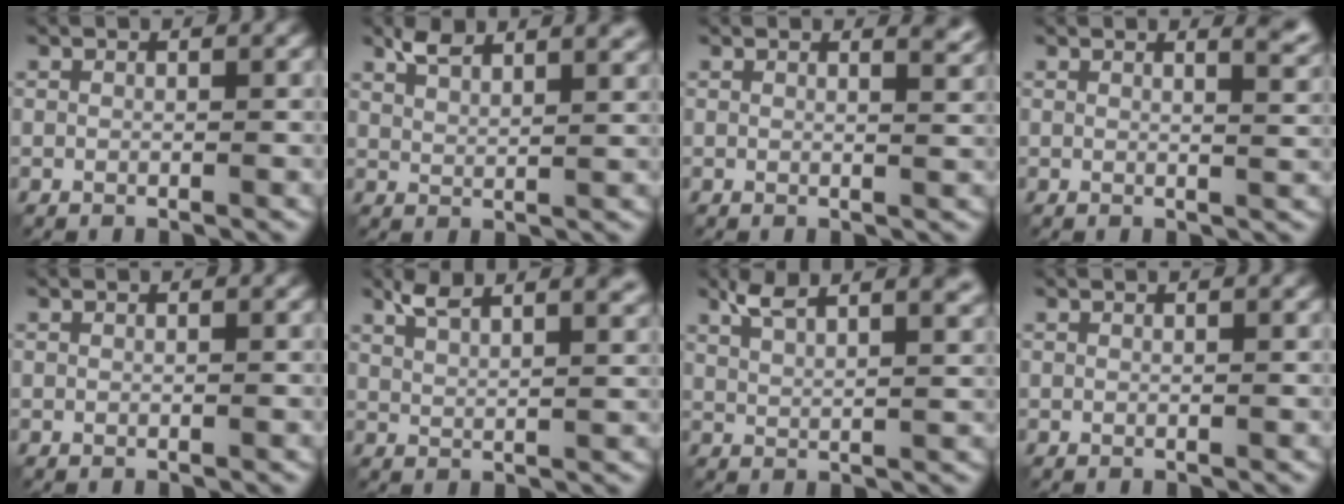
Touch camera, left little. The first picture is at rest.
{"total": 4.1, "force": [3.0, 1.2, 2.4], "torque": [-0.041, 0.009, 0.055]}
{"total": 2.4, "force": [1.9, 0.8, 1.2], "torque": [0.000, 0.001, 0.017]}
{"total": 3.1, "force": [2.2, 1.1, 1.9], "torque": [-0.001, 0.005, 0.018]}
{"total": 0.0}
{"total": 5.5, "force": [3.8, 1.6, 3.5], "torque": [-0.051, 0.018, 0.058]}
{"total": 6.1, "force": [4.2, 1.9, 4.1], "torque": [-0.059, 0.021, 0.061]}
{"total": 0.8, "force": [0.5, 0.2, 0.5], "torque": [-0.001, 0.003, 0.006]}